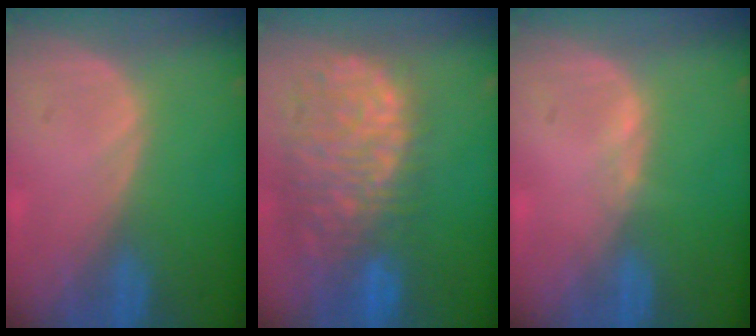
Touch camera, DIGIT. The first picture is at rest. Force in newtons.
{"total": 13.1, "press": 10.8, "slide": 7.3}
{"total": 0.6, "press": 0.5, "slide": 0.3}